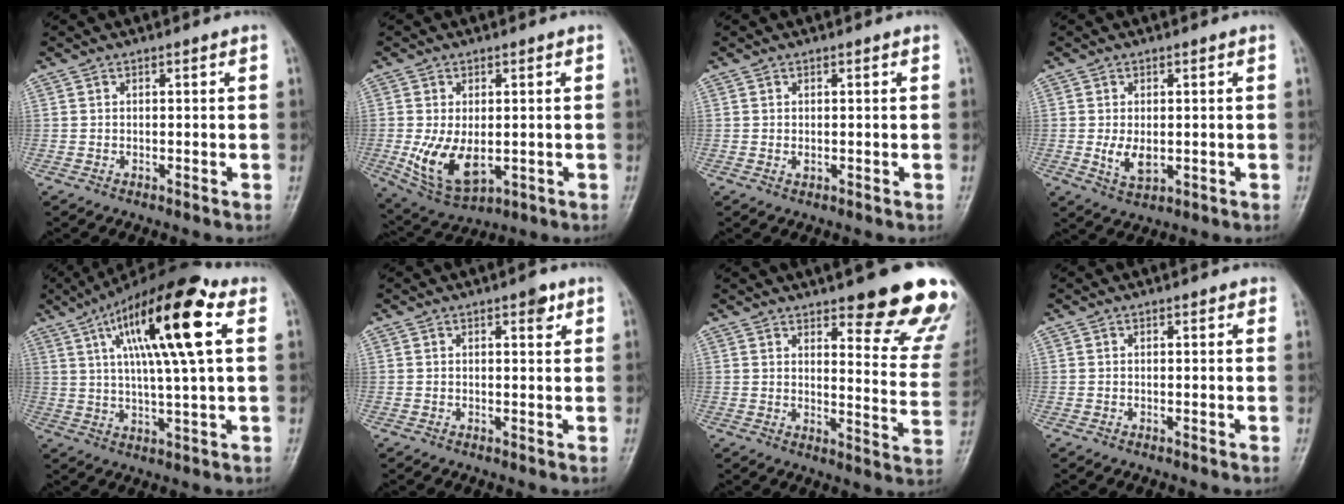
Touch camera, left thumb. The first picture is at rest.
{"total": 9.5, "force": [-1.1, 5.6, 7.6], "torque": [-0.138, -0.016, -0.004]}
{"total": 0.8, "force": [0.1, 0.5, 0.6], "torque": [-0.009, -0.001, 0.004]}
{"total": 4.3, "force": [-0.3, 2.6, 3.4], "torque": [-0.059, -0.010, 0.002]}
{"total": 18.7, "force": [6.3, 4.1, 17.1], "torque": [-0.291, 0.006, 0.097]}
{"total": 2.5, "force": [1.4, 1.0, 1.8], "torque": [-0.018, -0.005, 0.017]}
{"total": 19.0, "force": [13.8, 4.8, 12.2], "torque": [-0.112, -0.084, 0.163]}
{"total": 0.8, "force": [0.5, 0.4, 0.5], "torque": [-0.005, -0.002, 0.003]}